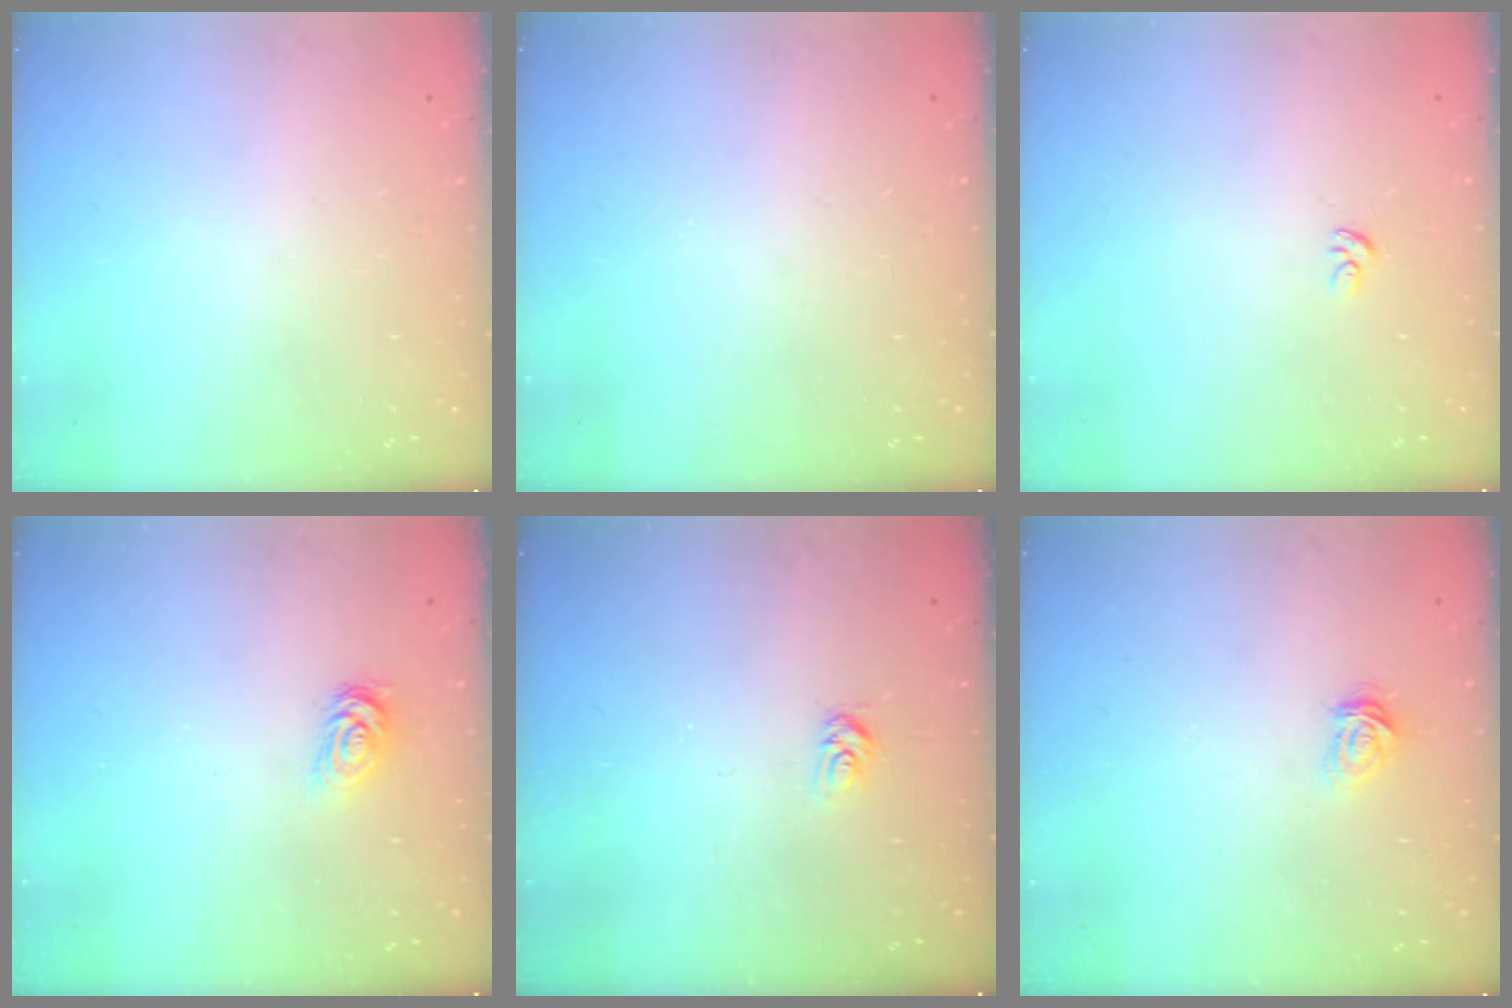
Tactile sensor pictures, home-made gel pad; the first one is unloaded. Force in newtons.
{"total": 0.0}
{"total": 2.4, "press": 2.4, "slide": 0.1}
{"total": 2.7, "press": 2.7, "slide": 0.4}
{"total": 4.3, "press": 4.2, "slide": 0.5}
{"total": 3.3, "press": 3.2, "slide": 0.3}